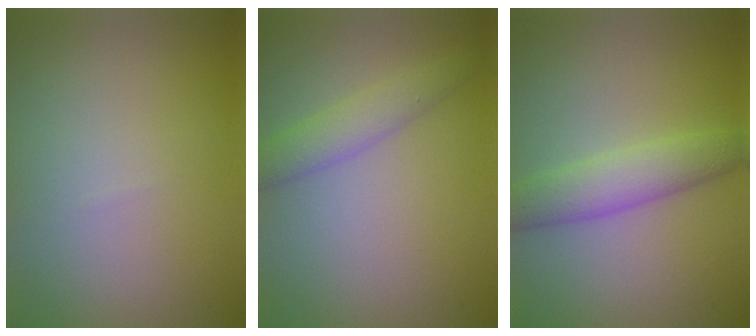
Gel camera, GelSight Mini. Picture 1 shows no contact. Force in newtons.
{"total": 2.8, "press": 2.8, "slide": 0.1}
{"total": 3.8, "press": 3.8, "slide": 0.2}